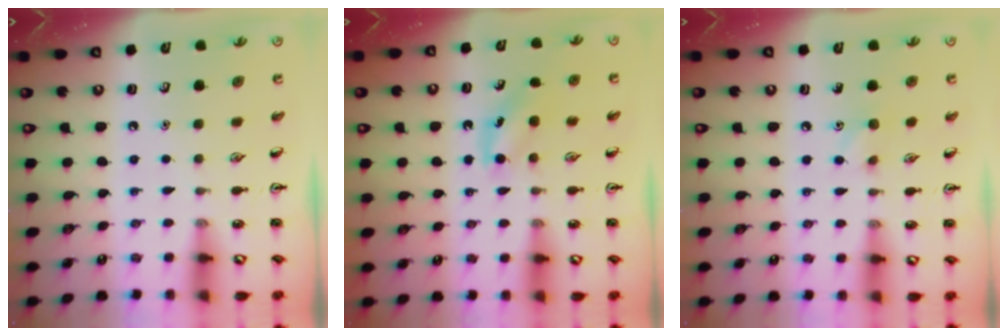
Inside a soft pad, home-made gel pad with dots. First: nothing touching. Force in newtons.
{"total": 4.4, "press": 4.2, "slide": 1.4}
{"total": 4.9, "press": 4.6, "slide": 1.6}